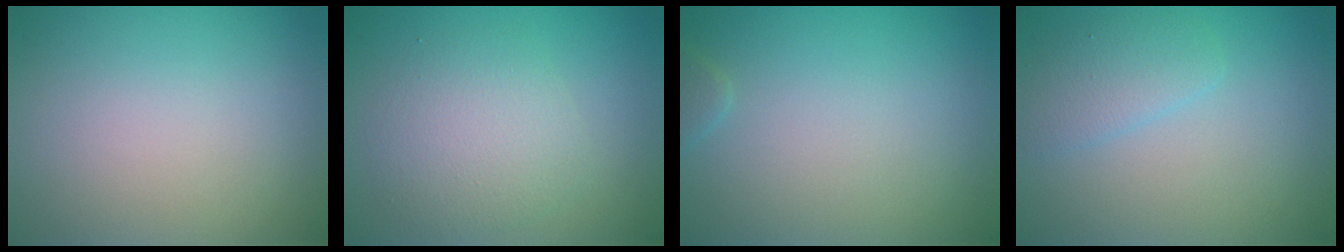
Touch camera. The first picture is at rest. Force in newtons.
{"total": 3.6, "press": 3.6, "slide": 0.0}
{"total": 0.8, "press": 0.8, "slide": 0.0}
{"total": 2.0, "press": 2.0, "slide": 0.1}